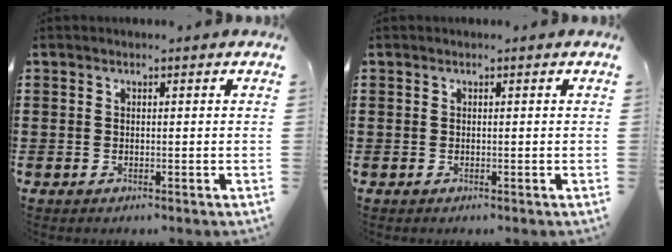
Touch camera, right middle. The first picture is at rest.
{"total": 0.0}